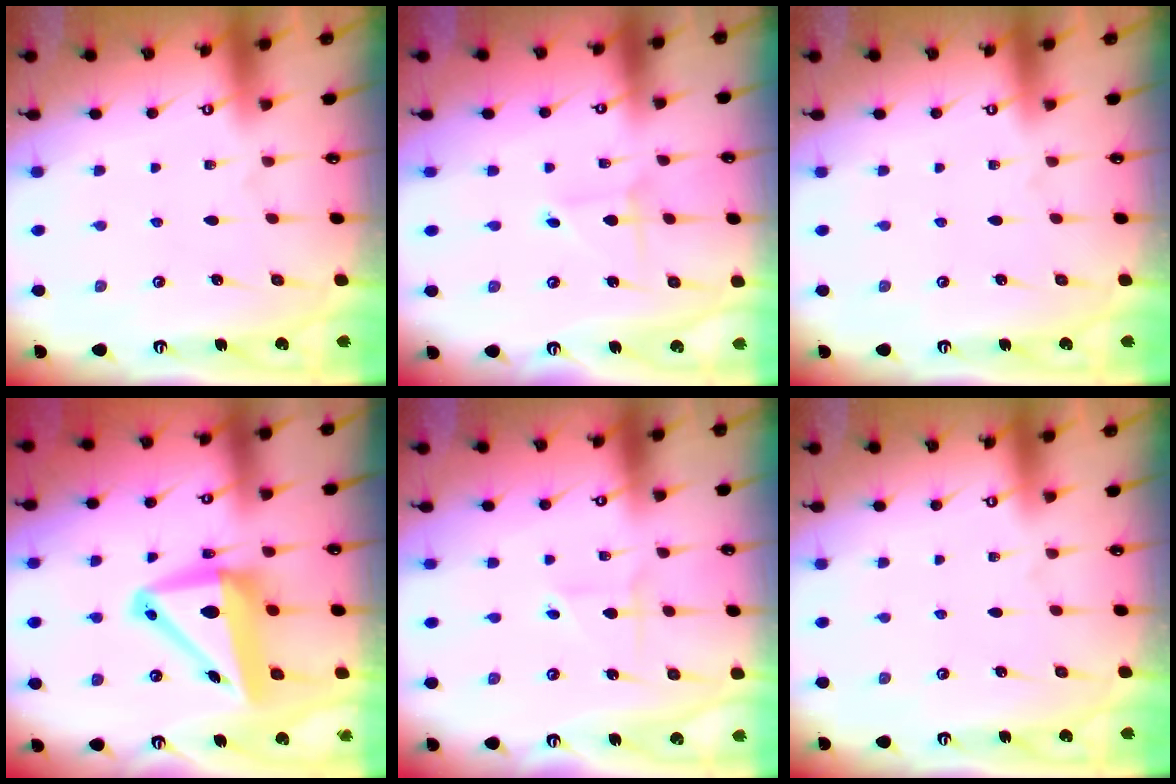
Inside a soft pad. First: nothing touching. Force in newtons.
{"total": 1.1, "press": 1.1, "slide": 0.0}
{"total": 0.0}
{"total": 12.2, "press": 11.9, "slide": 2.7}
{"total": 1.8, "press": 1.8, "slide": 0.2}
{"total": 0.0}